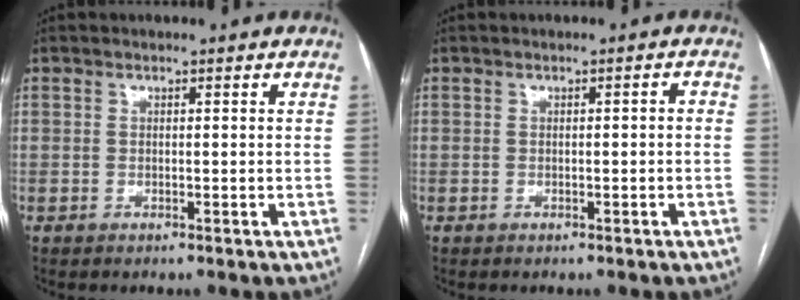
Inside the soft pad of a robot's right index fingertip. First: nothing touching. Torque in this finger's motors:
{"motor_torque": [0.27, 0.05, 0.05, 0.01]}